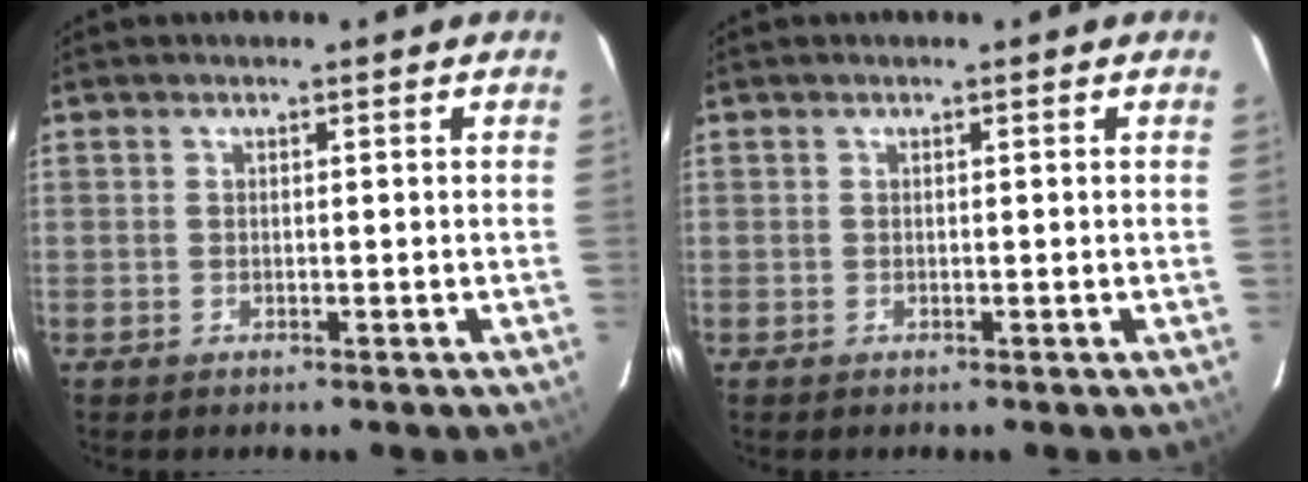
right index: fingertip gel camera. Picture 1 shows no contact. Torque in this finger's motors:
{"motor_torque": [0.00, 0.00, 0.04, 0.01]}